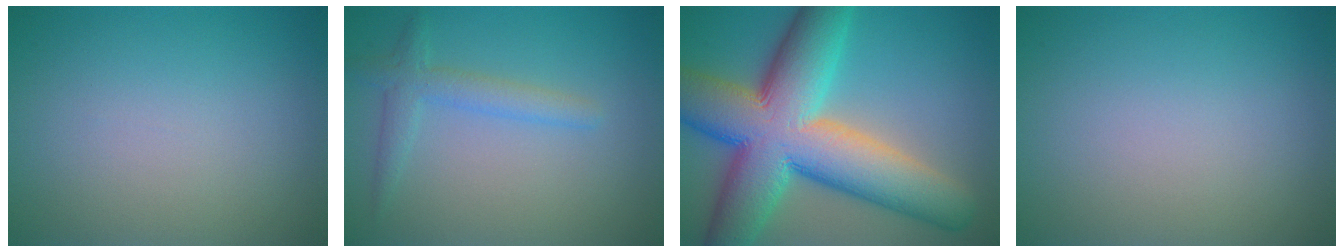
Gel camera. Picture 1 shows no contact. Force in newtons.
{"total": 2.4, "press": 2.4, "slide": 0.2}
{"total": 15.0, "press": 14.9, "slide": 0.5}
{"total": 0.0}